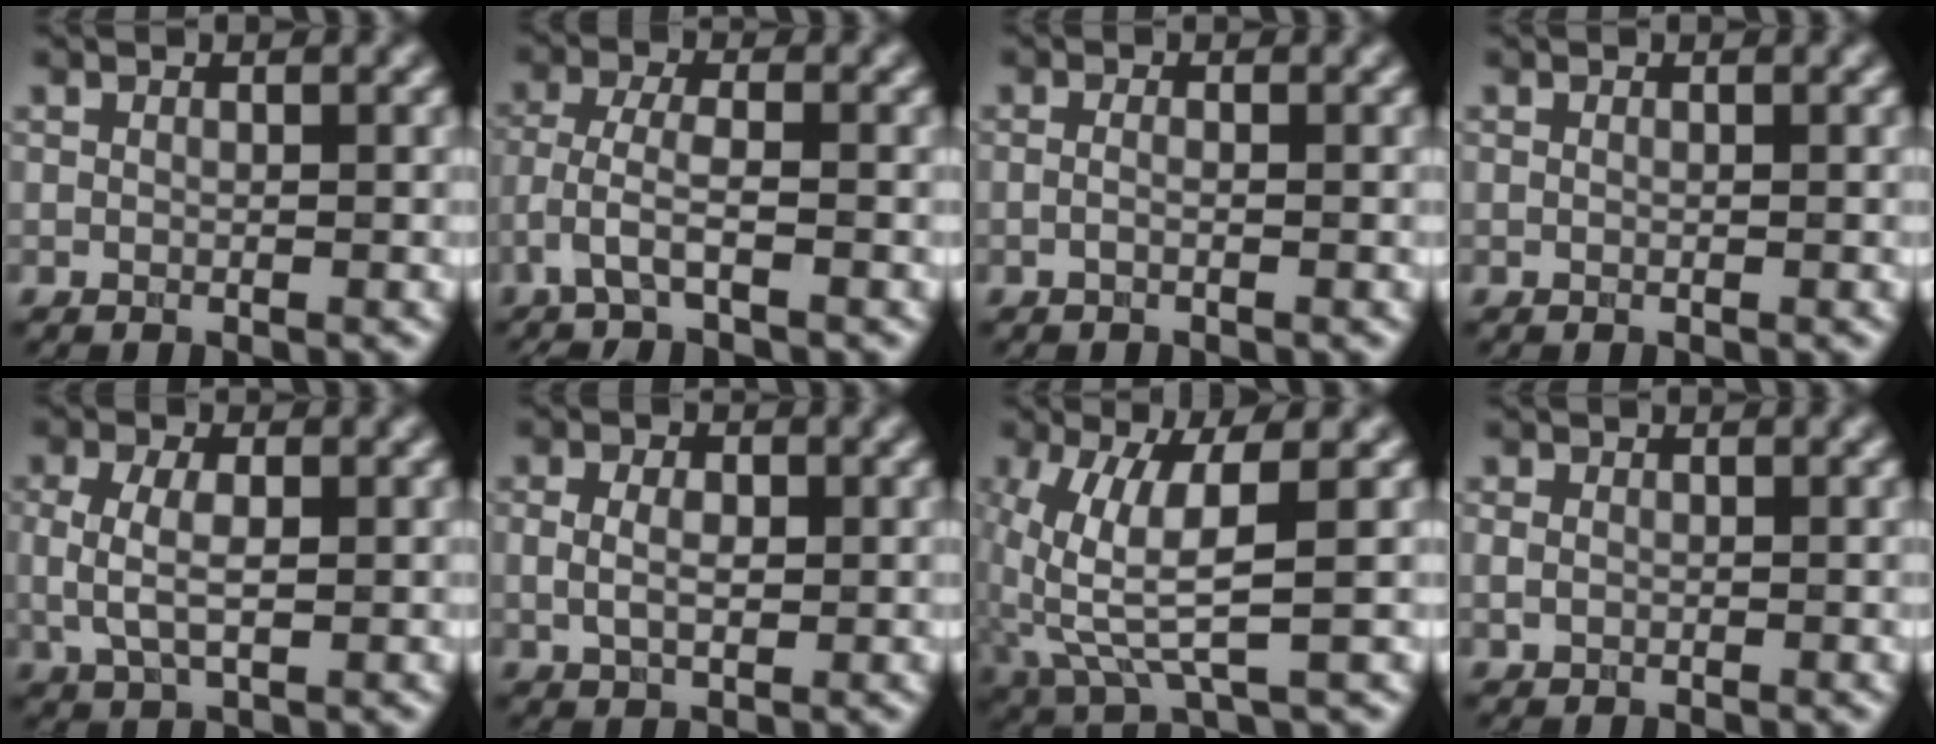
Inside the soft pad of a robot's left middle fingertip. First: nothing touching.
{"total": 3.2, "force": [-1.8, 0.5, 2.6], "torque": [-0.057, 0.002, -0.045]}
{"total": 0.8, "force": [-0.3, 0.2, 0.7], "torque": [-0.016, -0.005, -0.009]}
{"total": 0.0}
{"total": 3.9, "force": [0.0, 2.1, 3.3], "torque": [-0.074, 0.002, 0.001]}
{"total": 3.8, "force": [0.6, 2.6, 2.7], "torque": [-0.039, 0.010, -0.004]}
{"total": 6.1, "force": [0.2, 1.8, 5.9], "torque": [-0.142, -0.009, 0.010]}
{"total": 1.2, "force": [0.0, 1.0, 0.6], "torque": [-0.012, -0.002, -0.001]}